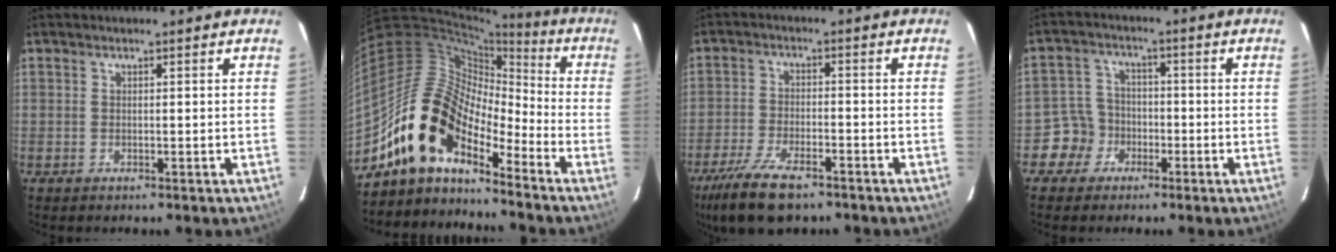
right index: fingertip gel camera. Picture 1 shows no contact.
{"total": 15.3, "force": [-11.2, 6.5, 8.2], "torque": [-0.141, 0.010, -0.227]}
{"total": 12.5, "force": [-9.0, 4.6, 7.4], "torque": [-0.177, -0.026, -0.165]}
{"total": 5.6, "force": [-2.7, 4.9, 0.1], "torque": [-0.006, 0.027, -0.052]}